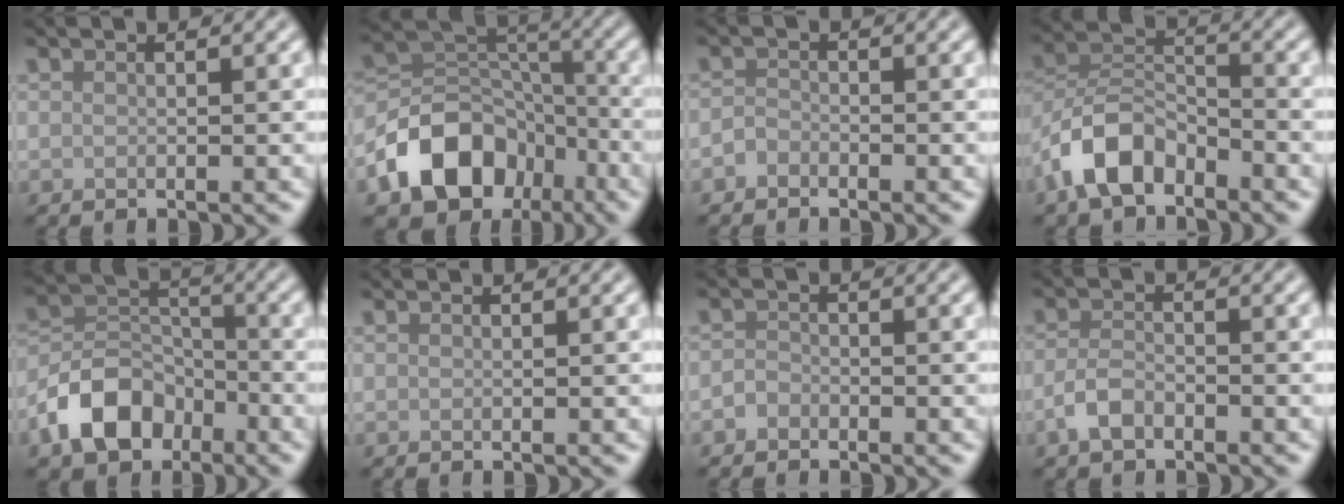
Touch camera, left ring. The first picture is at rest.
{"total": 9.8, "force": [-5.0, 7.0, 4.6], "torque": [-0.074, 0.000, -0.094]}
{"total": 1.1, "force": [-0.9, 0.6, 0.2], "torque": [-0.002, 0.004, -0.021]}
{"total": 6.0, "force": [-3.9, 3.1, 3.3], "torque": [-0.063, 0.006, -0.086]}
{"total": 7.1, "force": [-4.1, 4.7, 3.6], "torque": [-0.061, -0.001, -0.087]}
{"total": 0.0}
{"total": 1.1, "force": [-0.8, 0.7, 0.2], "torque": [-0.001, 0.003, -0.019]}
{"total": 2.3, "force": [-1.6, 1.1, 1.4], "torque": [-0.030, 0.003, -0.037]}